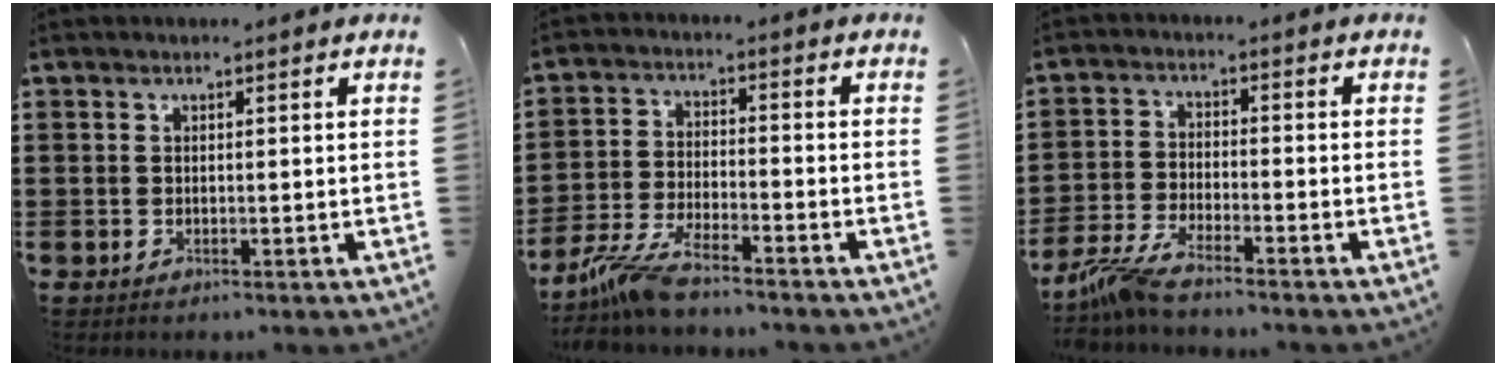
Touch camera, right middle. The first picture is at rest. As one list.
[{"total": 6.7, "force": [-5.8, 0.5, 3.2], "torque": [-0.090, -0.013, -0.120]}, {"total": 5.5, "force": [-4.9, 0.3, 2.5], "torque": [-0.075, -0.016, -0.101]}]